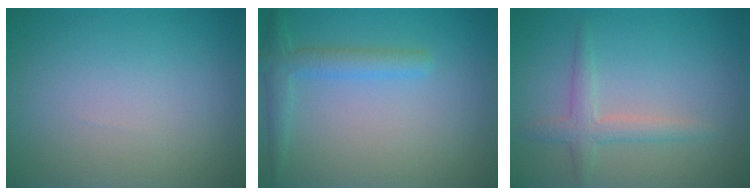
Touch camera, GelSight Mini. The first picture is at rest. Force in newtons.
{"total": 2.6, "press": 2.6, "slide": 0.2}
{"total": 2.3, "press": 2.3, "slide": 0.1}